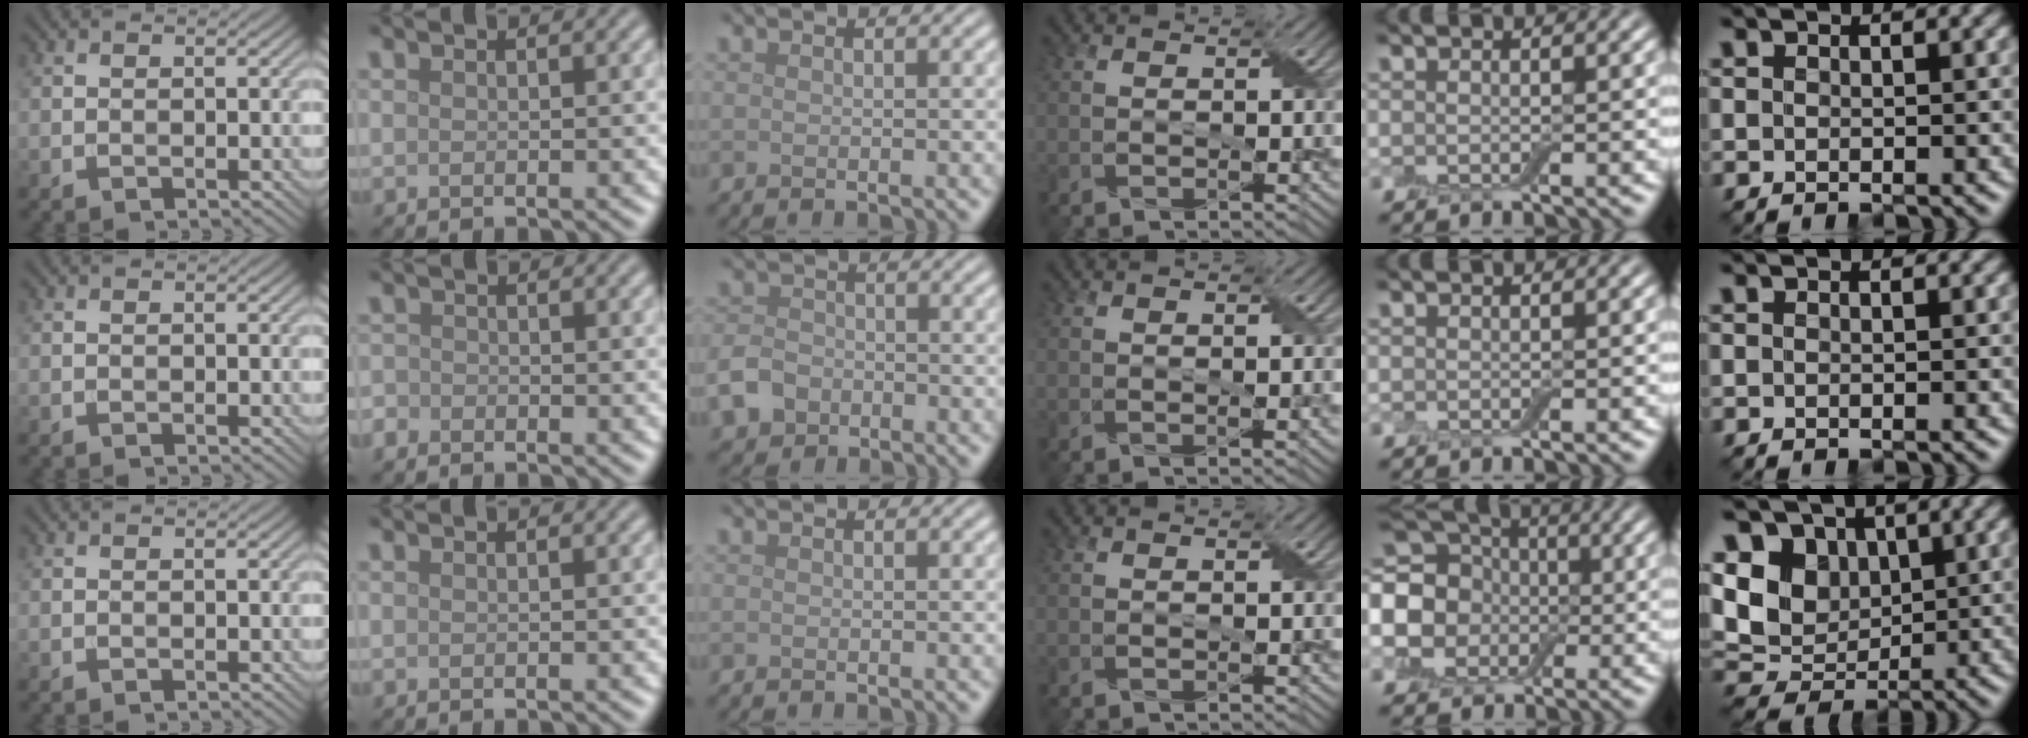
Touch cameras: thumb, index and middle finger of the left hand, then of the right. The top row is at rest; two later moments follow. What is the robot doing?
{"motion": "fold", "object": "aluminum foil"}